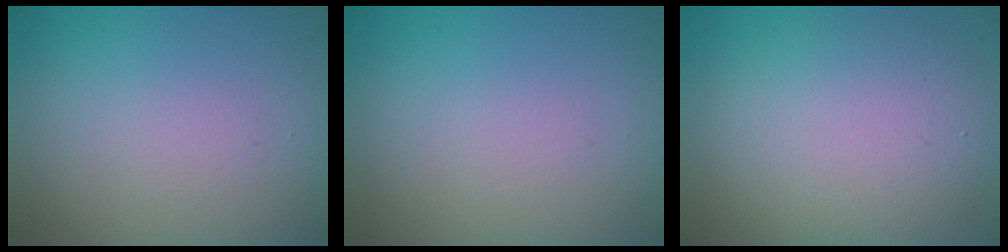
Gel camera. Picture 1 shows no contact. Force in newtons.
{"total": 0.5, "press": 0.5, "slide": 0.0}
{"total": 7.5, "press": 7.5, "slide": 0.3}